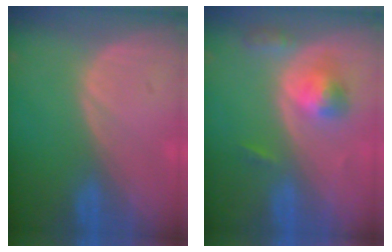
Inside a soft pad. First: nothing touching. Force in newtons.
{"total": 5.1, "press": 4.7, "slide": 1.9}